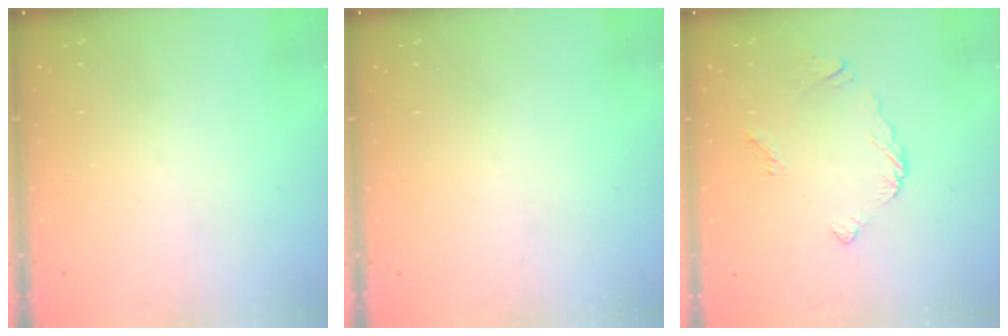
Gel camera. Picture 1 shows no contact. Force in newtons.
{"total": 0.0}
{"total": 4.1, "press": 4.1, "slide": 0.2}